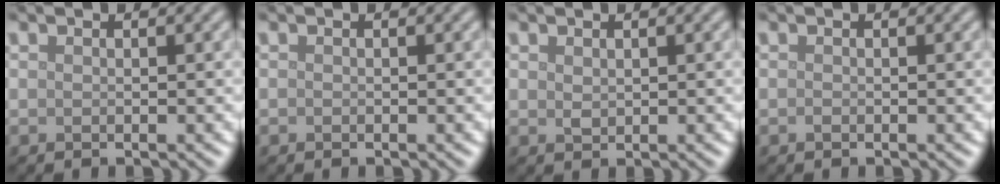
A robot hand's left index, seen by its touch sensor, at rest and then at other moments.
{"total": 0.0}
{"total": 0.8, "force": [0.3, 0.5, 0.4], "torque": [-0.012, -0.003, 0.010]}
{"total": 0.0}